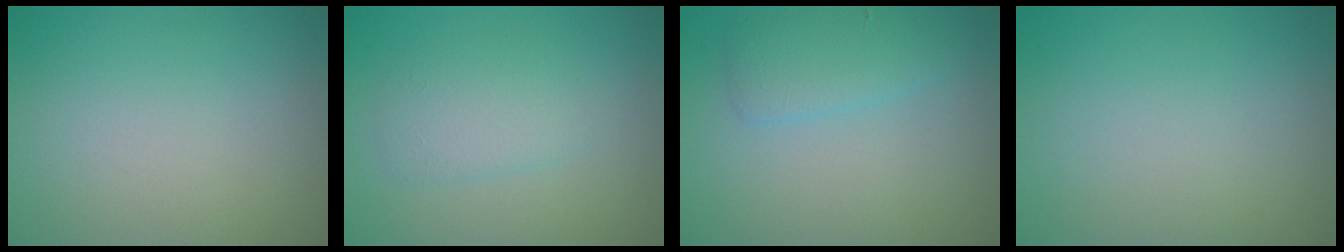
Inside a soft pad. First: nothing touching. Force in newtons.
{"total": 2.5, "press": 2.5, "slide": 0.1}
{"total": 2.6, "press": 2.6, "slide": 0.1}
{"total": 0.0}